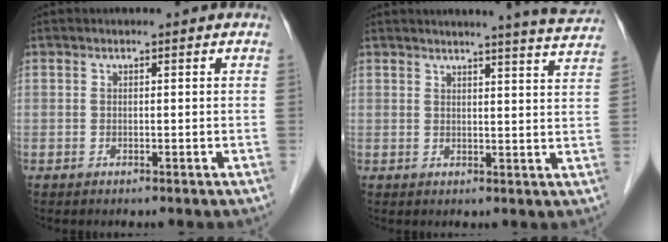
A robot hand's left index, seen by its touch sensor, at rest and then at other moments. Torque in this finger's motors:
{"motor_torque": [0.62, -0.82, 0.25, 0.04]}